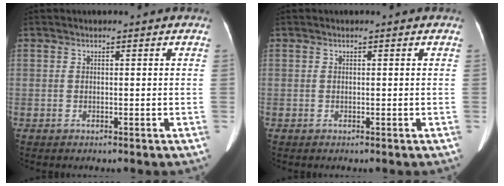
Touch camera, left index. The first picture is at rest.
{"total": 0.0}